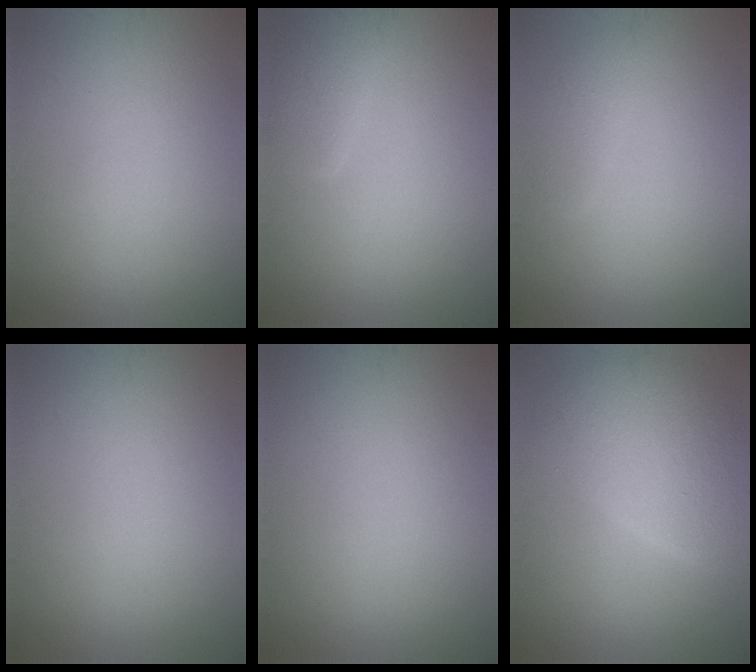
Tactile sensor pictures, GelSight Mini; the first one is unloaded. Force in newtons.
{"total": 2.3, "press": 2.3, "slide": 0.2}
{"total": 1.5, "press": 1.5, "slide": 0.1}
{"total": 0.0}
{"total": 0.0}
{"total": 5.9, "press": 5.9, "slide": 0.2}